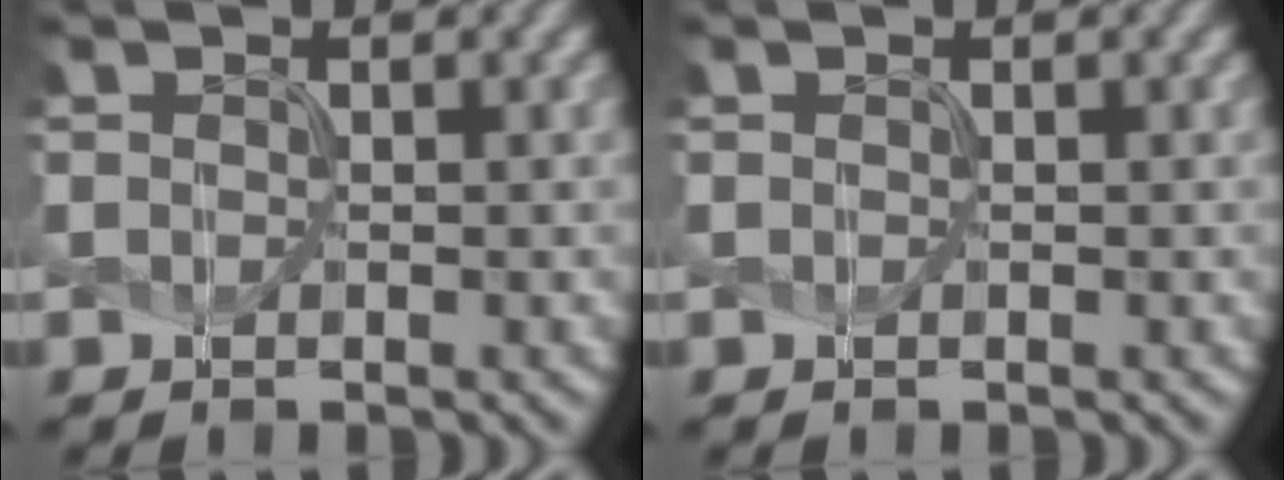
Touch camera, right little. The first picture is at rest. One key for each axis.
{"total": 0.0}